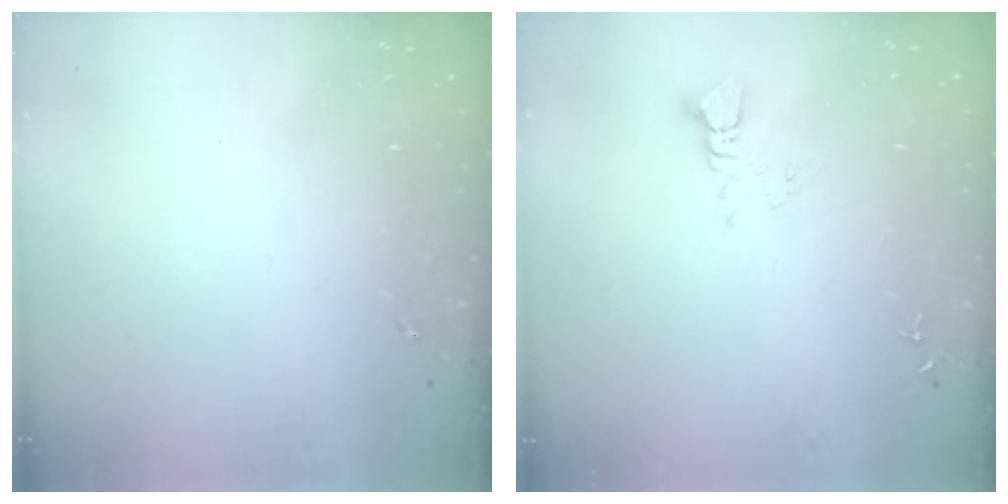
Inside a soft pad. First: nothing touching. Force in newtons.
{"total": 3.3, "press": 3.3, "slide": 0.2}